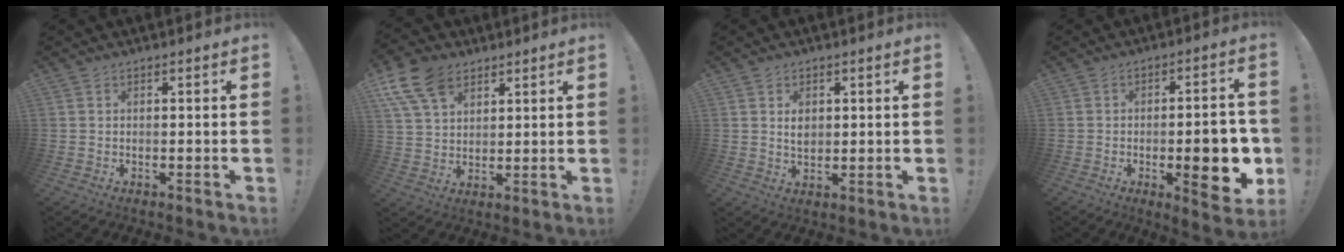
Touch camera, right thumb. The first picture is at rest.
{"total": 12.8, "force": [7.2, 8.0, 6.8], "torque": [-0.130, -0.026, 0.141]}
{"total": 3.4, "force": [0.9, 2.6, 1.9], "torque": [-0.019, -0.005, 0.013]}
{"total": 15.1, "force": [-3.3, 4.5, 14.0], "torque": [-0.167, 0.000, -0.040]}